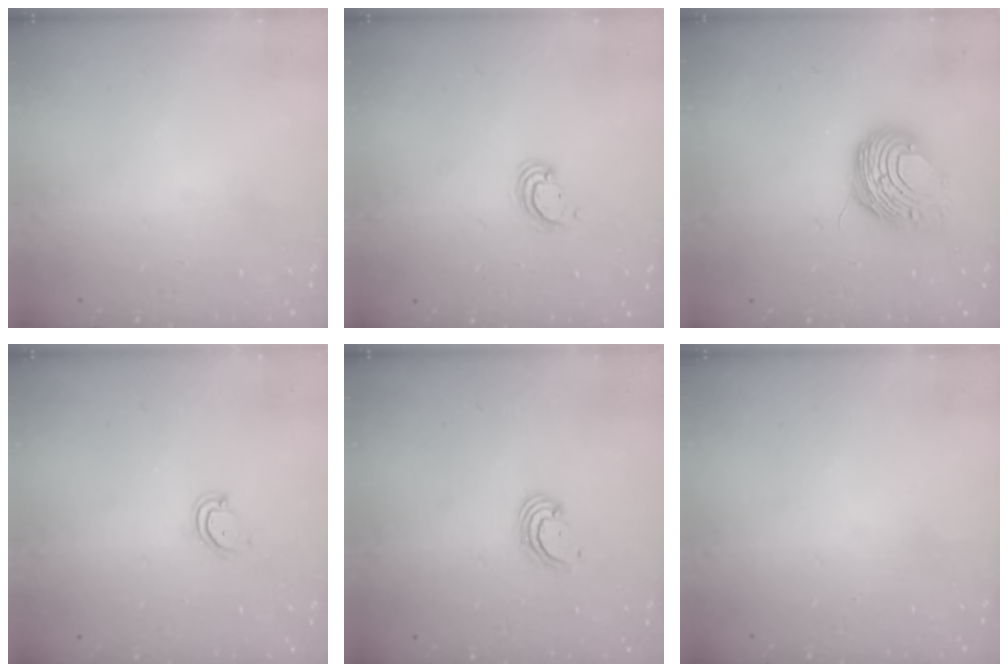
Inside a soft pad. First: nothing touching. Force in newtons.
{"total": 3.9, "press": 3.9, "slide": 0.4}
{"total": 10.0, "press": 9.9, "slide": 1.2}
{"total": 2.5, "press": 2.5, "slide": 0.1}
{"total": 2.3, "press": 2.3, "slide": 0.1}
{"total": 0.0}